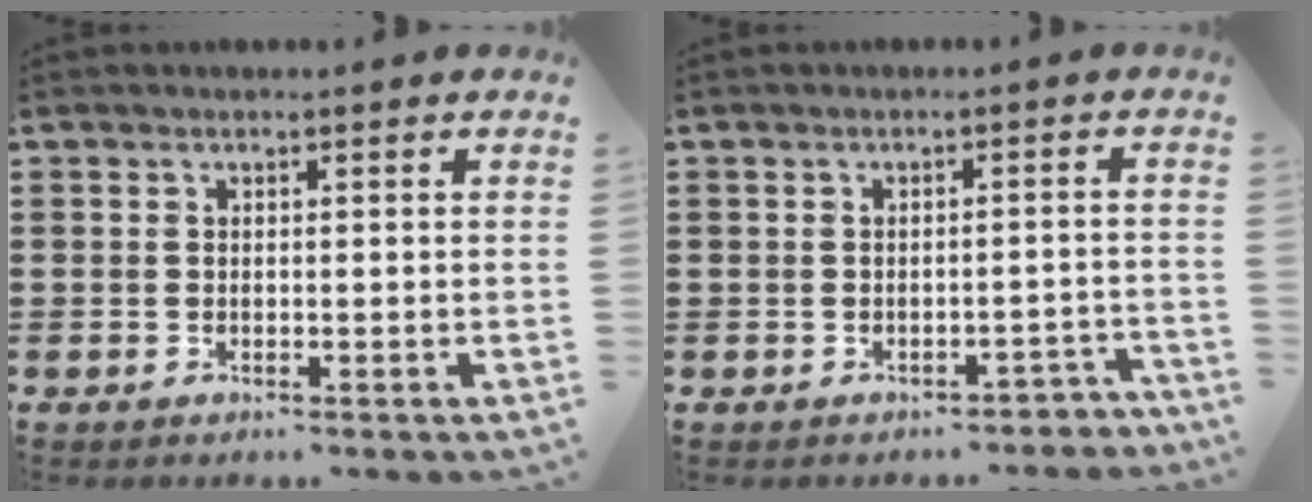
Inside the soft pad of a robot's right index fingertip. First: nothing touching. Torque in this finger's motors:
{"motor_torque": [-1.62, 0.52, -0.92, -0.21]}